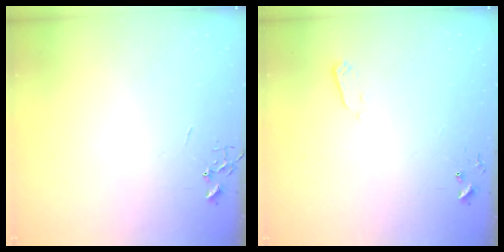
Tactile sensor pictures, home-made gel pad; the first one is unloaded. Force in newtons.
{"total": 2.7, "press": 2.6, "slide": 0.4}